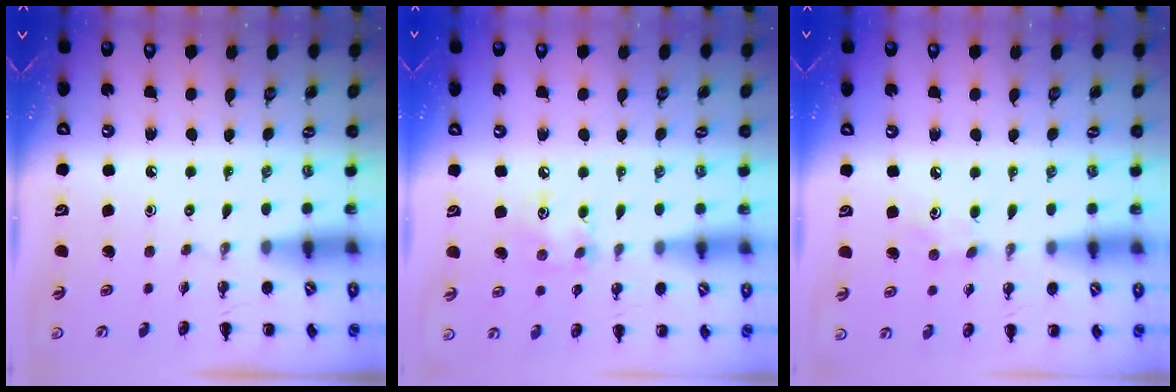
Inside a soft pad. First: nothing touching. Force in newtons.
{"total": 6.8, "press": 6.6, "slide": 1.4}
{"total": 4.9, "press": 4.7, "slide": 1.3}